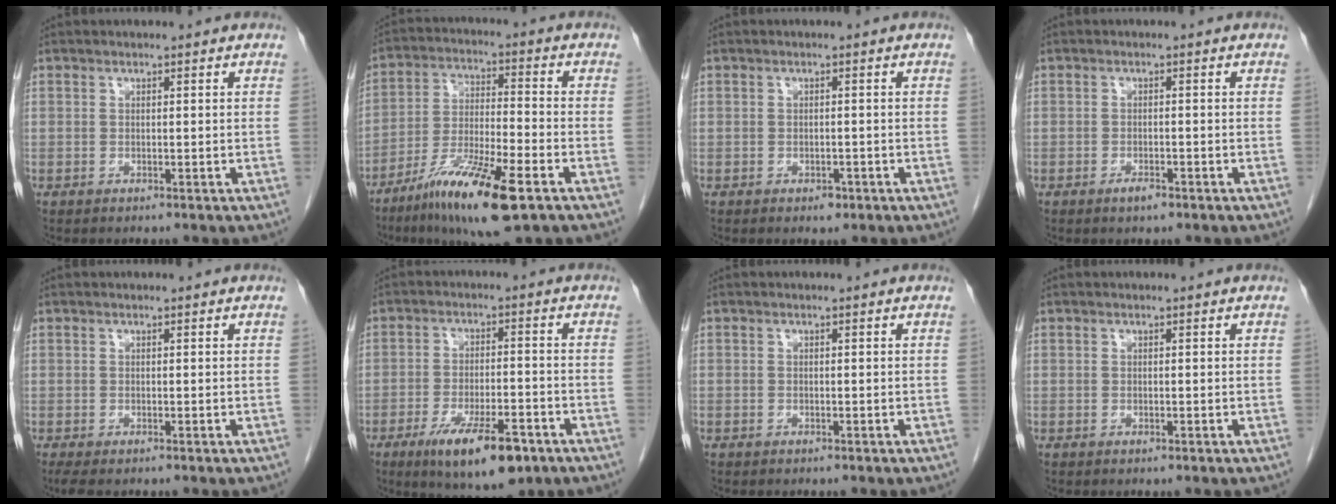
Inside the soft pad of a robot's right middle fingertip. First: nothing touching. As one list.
[{"total": 14.4, "force": [-8.4, 1.7, 11.6], "torque": [-0.222, -0.032, -0.147]}, {"total": 1.6, "force": [-0.9, 1.0, 0.8], "torque": [-0.009, 0.002, -0.007]}, {"total": 1.8, "force": [-1.2, 0.7, 1.2], "torque": [-0.021, 0.000, -0.017]}, {"total": 2.3, "force": [-1.7, 0.6, 1.4], "torque": [-0.023, -0.010, -0.025]}, {"total": 11.7, "force": [-6.9, 3.2, 8.9], "torque": [-0.146, -0.015, -0.104]}, {"total": 0.0}, {"total": 0.0}]